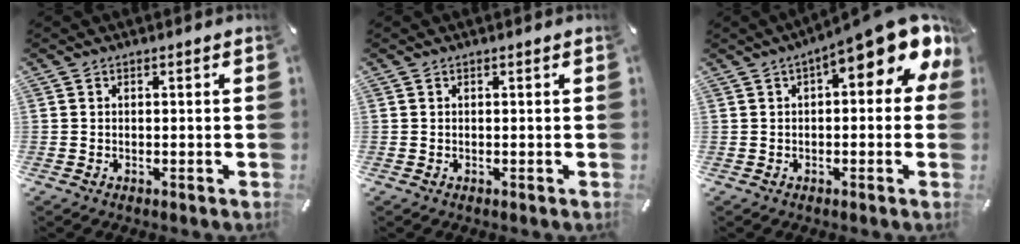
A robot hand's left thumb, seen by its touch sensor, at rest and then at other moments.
{"total": 0.0}
{"total": 12.6, "force": [5.6, 3.8, 10.6], "torque": [-0.139, -0.043, 0.089]}